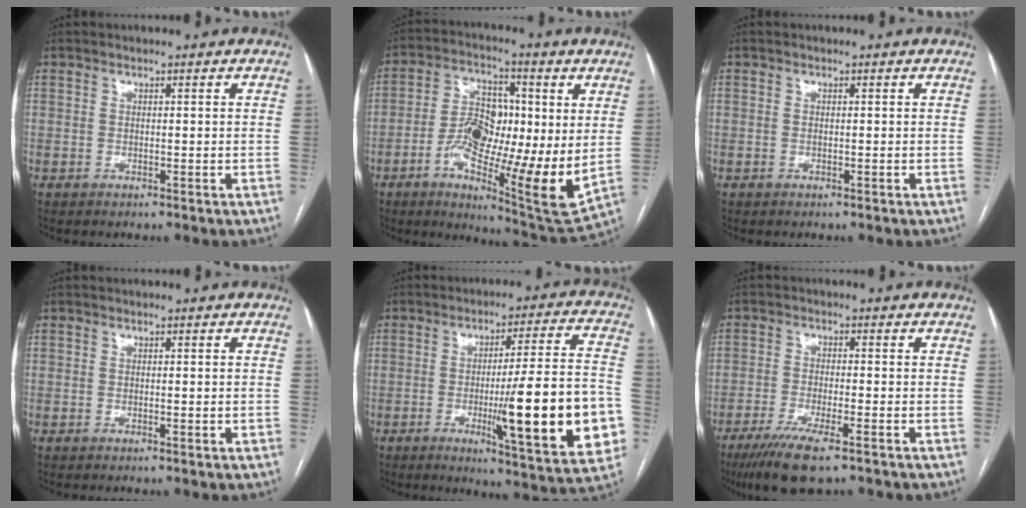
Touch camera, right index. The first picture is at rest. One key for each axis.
{"total": 16.7, "fx": -1.2, "fy": 5.9, "fz": 15.6, "tx": -0.269, "ty": 0.001, "tz": -0.017}
{"total": 0.0}
{"total": 0.7, "fx": -0.1, "fy": 0.1, "fz": 0.6, "tx": -0.009, "ty": 0.004, "tz": 0.003}
{"total": 20.1, "fx": -4.5, "fy": 1.6, "fz": 19.5, "tx": -0.236, "ty": -0.004, "tz": -0.054}
{"total": 8.6, "fx": -5.8, "fy": 1.1, "fz": 6.2, "tx": -0.109, "ty": -0.020, "tz": -0.094}